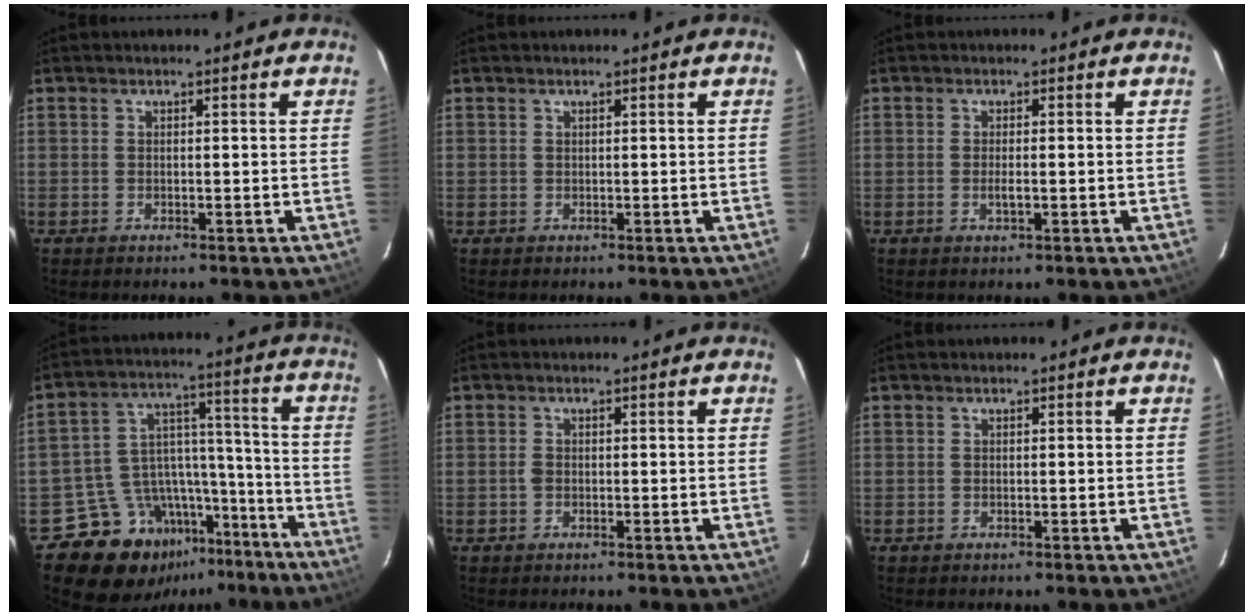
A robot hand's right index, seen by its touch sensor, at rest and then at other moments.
{"total": 0.5, "force": [0.2, 0.5, -0.1], "torque": [0.004, 0.003, 0.002]}
{"total": 1.9, "force": [-0.4, 0.4, 1.8], "torque": [-0.033, -0.001, -0.007]}
{"total": 16.9, "force": [-12.5, 10.4, 4.6], "torque": [-0.095, 0.060, -0.179]}
{"total": 1.0, "force": [-0.3, 0.8, 0.5], "torque": [-0.010, 0.003, -0.006]}
{"total": 0.0}